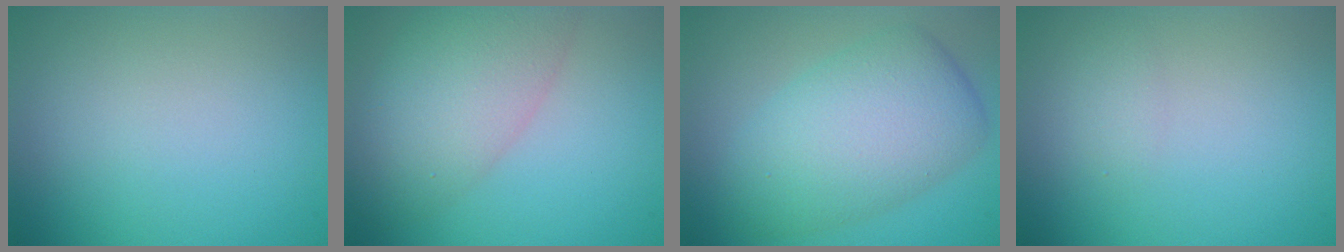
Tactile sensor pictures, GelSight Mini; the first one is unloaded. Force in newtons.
{"total": 6.9, "press": 6.8, "slide": 0.5}
{"total": 7.6, "press": 7.6, "slide": 0.2}
{"total": 0.9, "press": 0.9, "slide": 0.0}